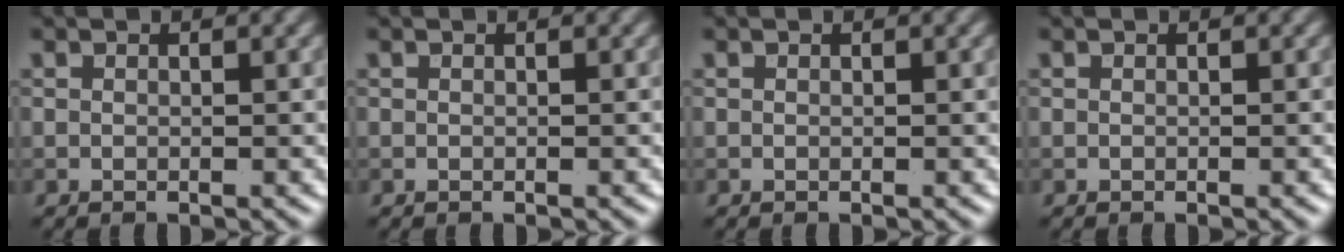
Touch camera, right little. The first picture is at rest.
{"total": 0.0}
{"total": 0.0}
{"total": 0.0}